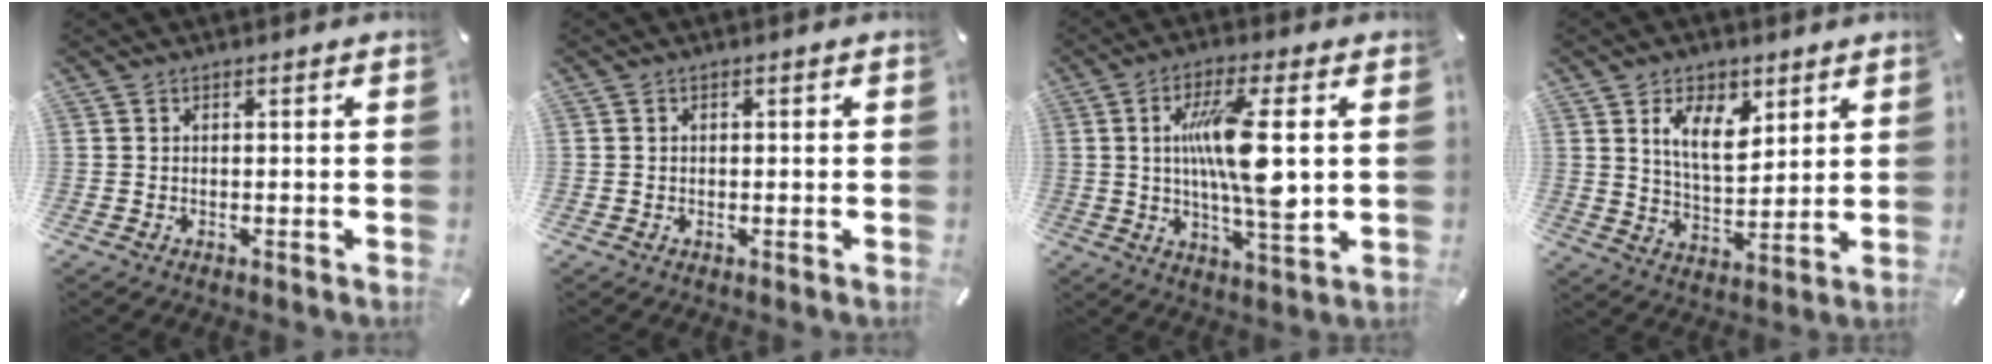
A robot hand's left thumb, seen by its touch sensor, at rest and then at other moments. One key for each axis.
{"total": 0.6, "fx": -0.1, "fy": 0.5, "fz": 0.2, "tx": -0.003, "ty": 0.003, "tz": -0.003}
{"total": 14.7, "fx": 1.9, "fy": 3.6, "fz": 14.2, "tx": -0.273, "ty": -0.014, "tz": 0.020}
{"total": 10.4, "fx": 5.3, "fy": 5.8, "fz": 6.8, "tx": -0.119, "ty": -0.012, "tz": 0.094}